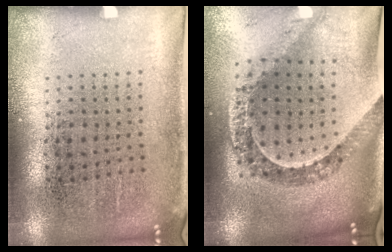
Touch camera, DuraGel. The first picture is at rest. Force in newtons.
{"total": 1.4, "press": 1.3, "slide": 0.6}